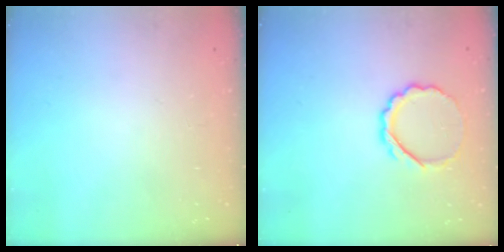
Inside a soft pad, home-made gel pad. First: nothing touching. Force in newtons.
{"total": 7.6, "press": 7.6, "slide": 0.7}